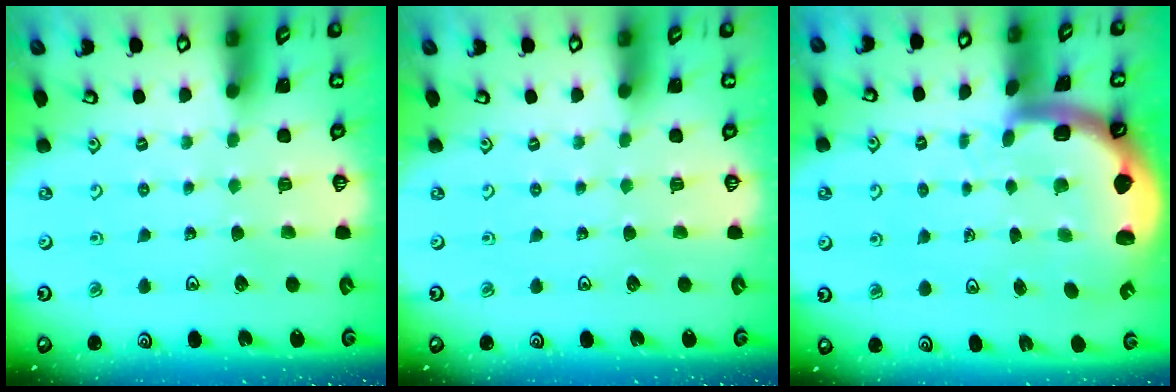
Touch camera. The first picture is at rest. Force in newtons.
{"total": 0.0}
{"total": 4.7, "press": 4.5, "slide": 1.5}